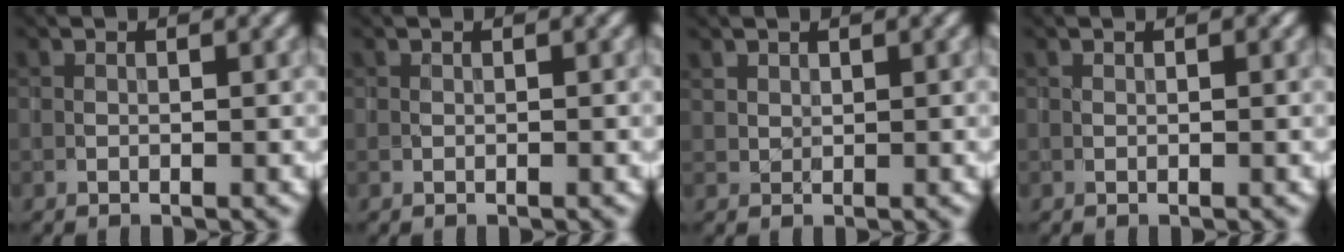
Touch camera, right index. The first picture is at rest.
{"total": 0.0}
{"total": 1.0, "force": [0.7, 0.7, 0.2], "torque": [-0.005, 0.000, 0.019]}
{"total": 0.6, "force": [0.2, 0.3, 0.4], "torque": [-0.005, 0.000, 0.003]}